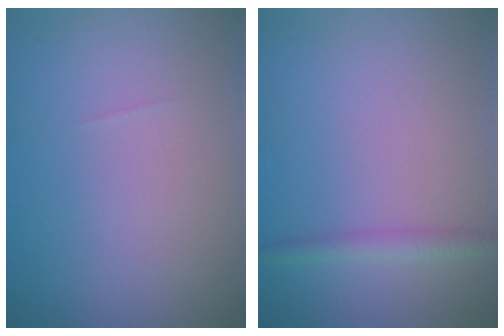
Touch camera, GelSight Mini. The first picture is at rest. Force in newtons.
{"total": 1.8, "press": 1.8, "slide": 0.1}